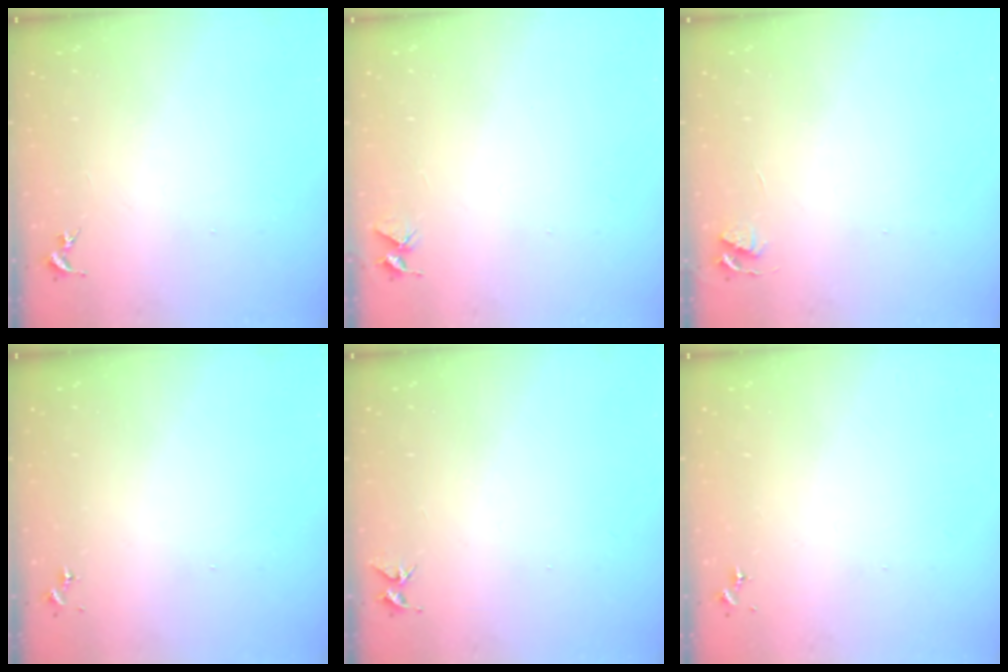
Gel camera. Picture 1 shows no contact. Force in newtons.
{"total": 4.0, "press": 4.0, "slide": 0.3}
{"total": 3.5, "press": 3.4, "slide": 0.5}
{"total": 0.0}
{"total": 5.0, "press": 4.9, "slide": 0.5}
{"total": 0.0}